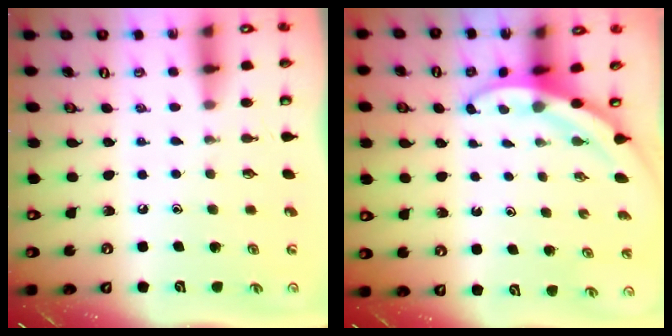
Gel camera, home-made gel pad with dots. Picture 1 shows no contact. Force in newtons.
{"total": 3.3, "press": 3.3, "slide": 0.1}